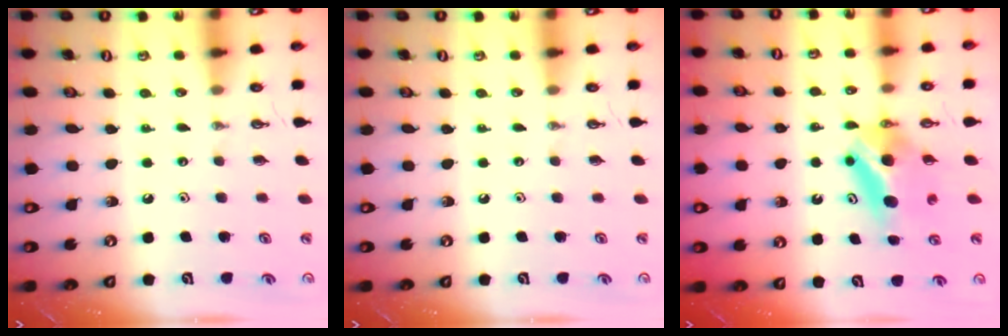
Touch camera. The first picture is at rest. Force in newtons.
{"total": 0.0}
{"total": 7.6, "press": 6.8, "slide": 3.3}